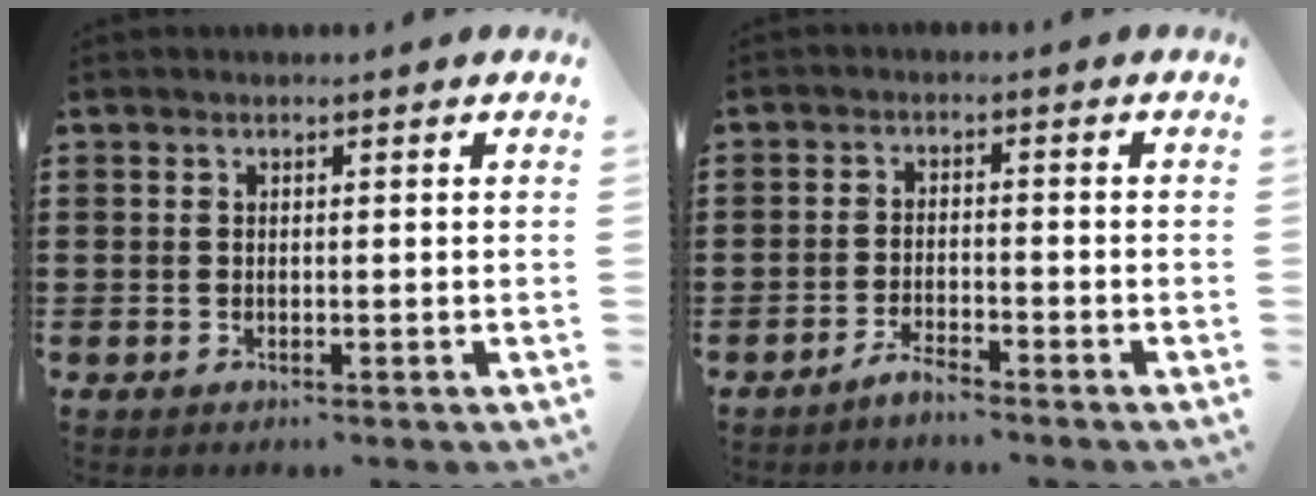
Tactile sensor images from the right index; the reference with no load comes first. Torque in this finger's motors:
{"motor_torque": [-0.09, 1.41, -0.59, -0.21]}